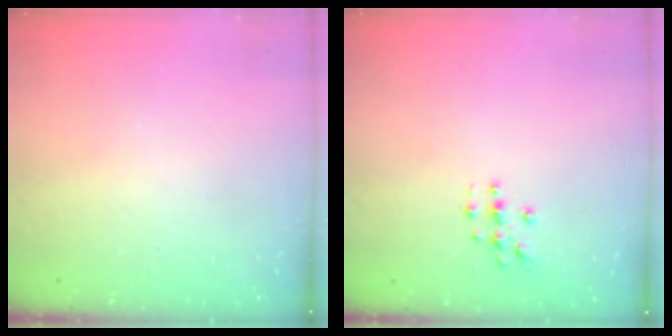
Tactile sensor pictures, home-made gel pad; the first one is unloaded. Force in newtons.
{"total": 2.8, "press": 2.8, "slide": 0.3}